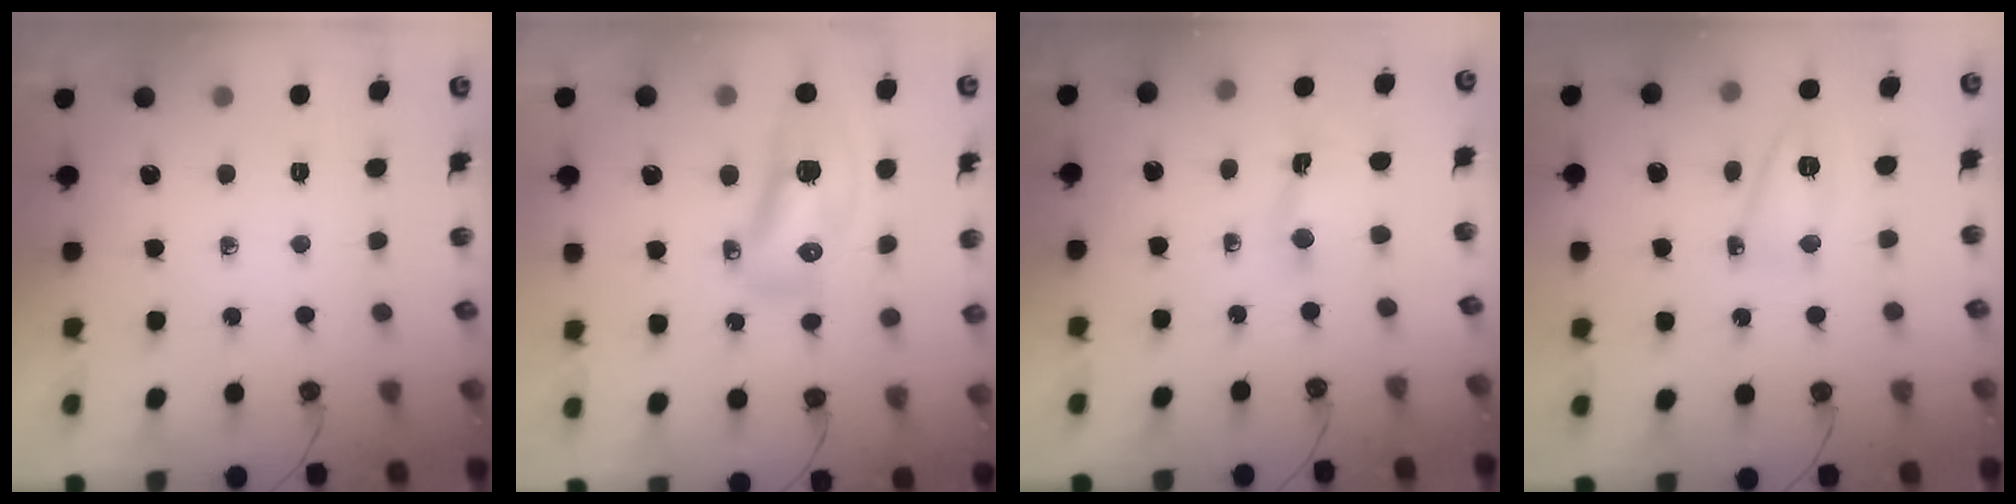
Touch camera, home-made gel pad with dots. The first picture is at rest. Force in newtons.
{"total": 14.1, "press": 14.0, "slide": 1.7}
{"total": 2.0, "press": 2.0, "slide": 0.4}
{"total": 7.0, "press": 6.9, "slide": 0.6}